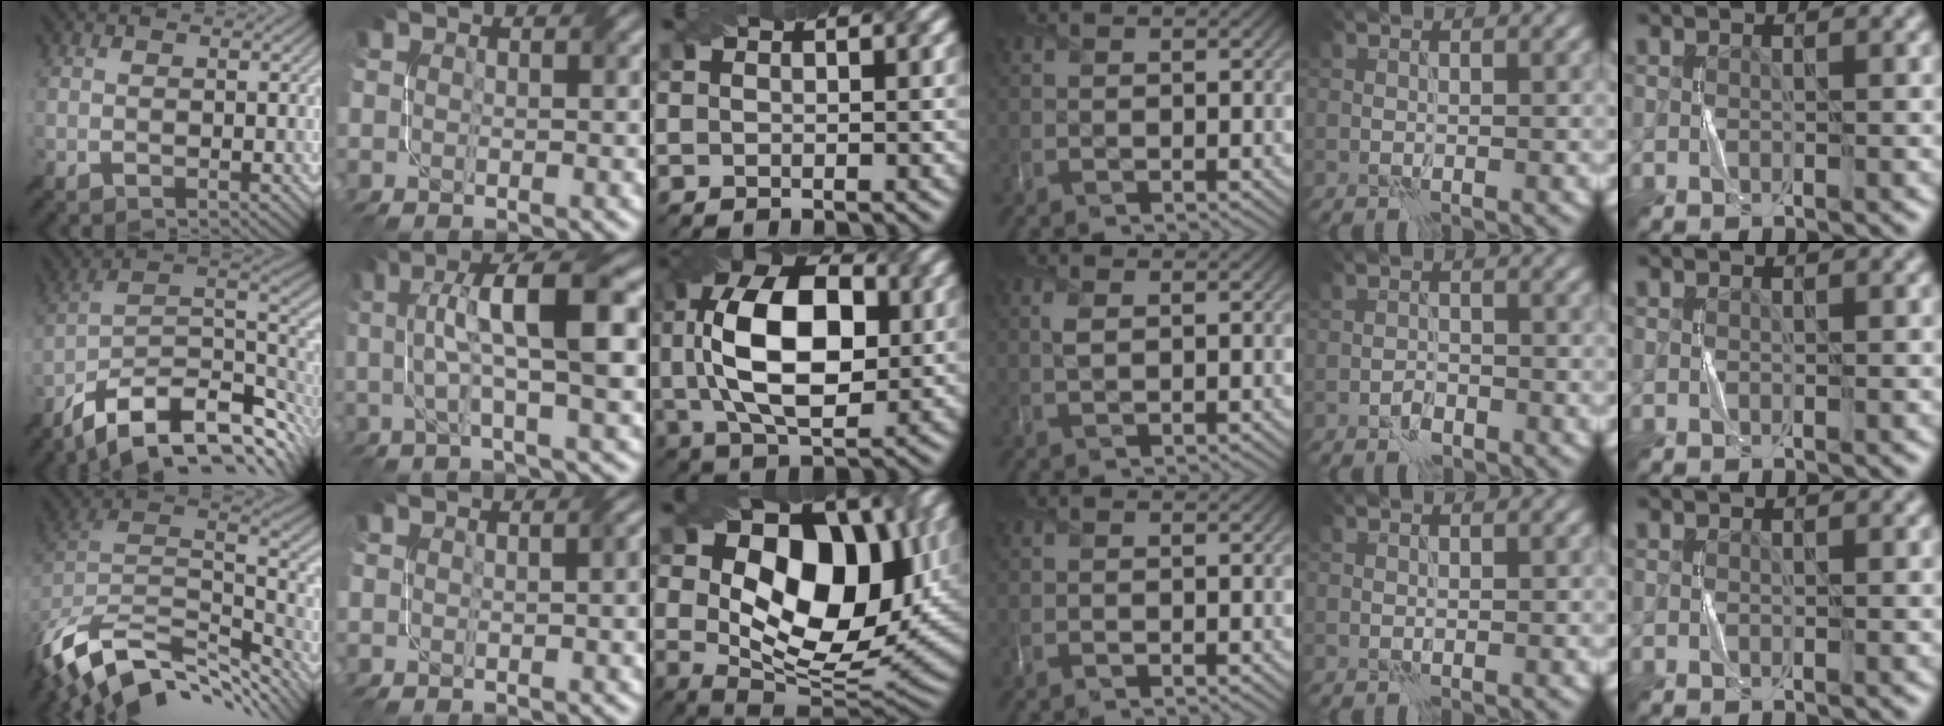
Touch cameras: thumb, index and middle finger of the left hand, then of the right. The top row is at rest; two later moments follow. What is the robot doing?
{"motion": "twist", "object": "screw"}